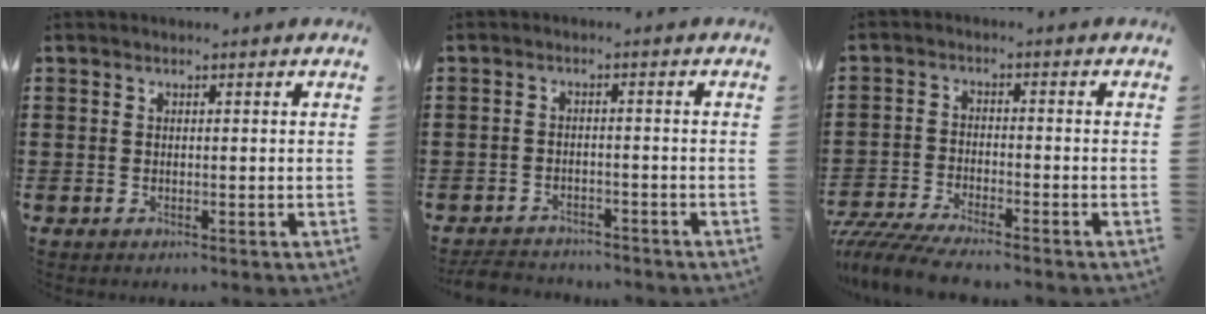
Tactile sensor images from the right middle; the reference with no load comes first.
{"total": 3.0, "force": [-3.0, 0.5, 0.1], "torque": [-0.007, -0.001, -0.062]}
{"total": 5.6, "force": [-5.3, 0.2, 1.5], "torque": [-0.044, -0.010, -0.106]}